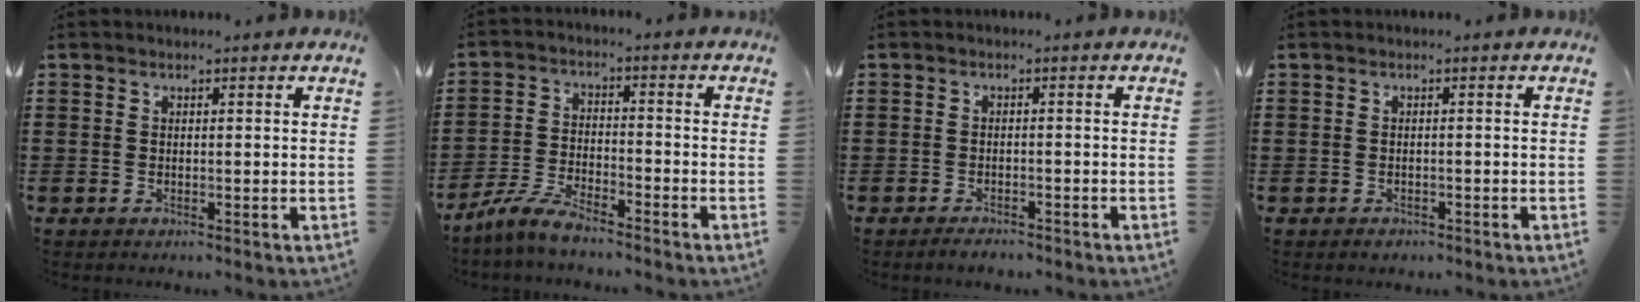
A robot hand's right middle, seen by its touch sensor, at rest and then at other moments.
{"total": 5.8, "force": [-5.3, 0.7, 2.4], "torque": [-0.066, -0.006, -0.106]}
{"total": 1.6, "force": [-1.5, 0.3, 0.3], "torque": [-0.010, -0.001, -0.030]}
{"total": 0.8, "force": [-0.7, 0.3, 0.1], "torque": [-0.004, 0.001, -0.016]}